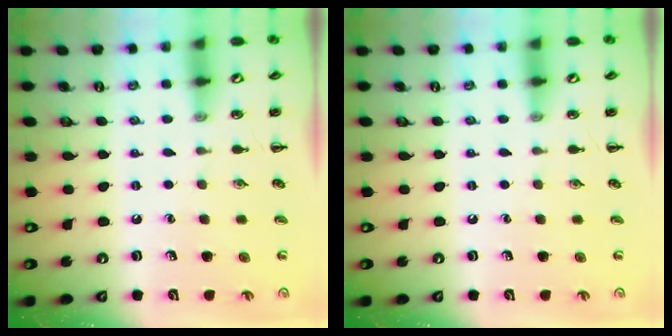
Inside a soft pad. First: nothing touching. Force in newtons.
{"total": 0.0}